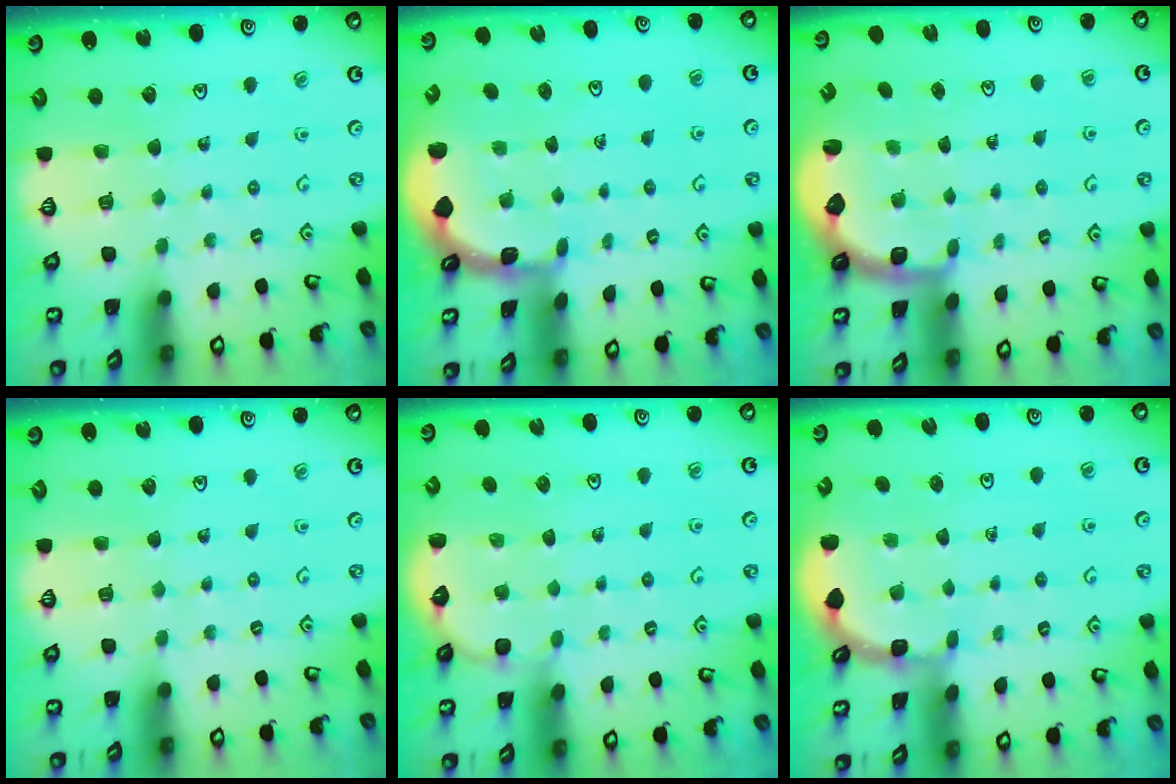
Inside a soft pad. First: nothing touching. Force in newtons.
{"total": 1.5, "press": 1.5, "slide": 0.2}
{"total": 2.8, "press": 1.7, "slide": 2.2}
{"total": 0.0}
{"total": 3.0, "press": 2.6, "slide": 1.5}
{"total": 1.6, "press": 1.6, "slide": 0.1}